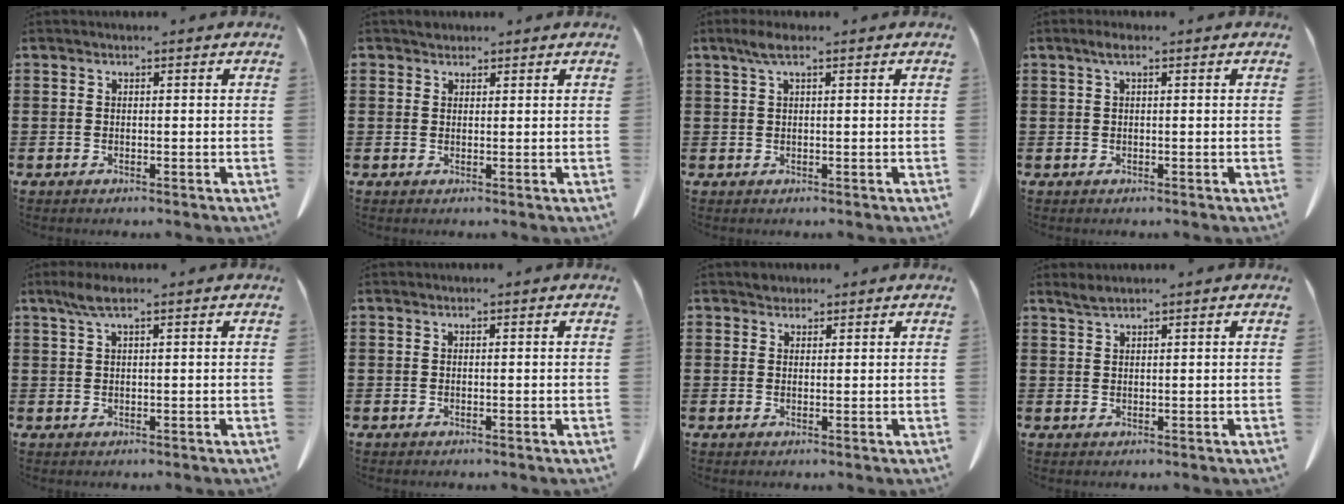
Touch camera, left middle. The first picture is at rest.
{"total": 1.2, "force": [1.0, 0.6, -0.1], "torque": [0.000, 0.003, 0.021]}
{"total": 2.2, "force": [1.0, 0.4, 2.0], "torque": [-0.042, 0.004, 0.016]}
{"total": 1.5, "force": [0.4, 0.3, 1.4], "torque": [-0.029, 0.004, 0.007]}
{"total": 2.6, "force": [1.4, 0.5, 2.1], "torque": [-0.045, 0.003, 0.025]}
{"total": 0.0}
{"total": 1.6, "force": [1.4, 0.7, 0.0], "torque": [-0.003, 0.003, 0.028]}
{"total": 1.5, "force": [1.2, 0.1, 0.8], "torque": [-0.018, 0.000, 0.023]}